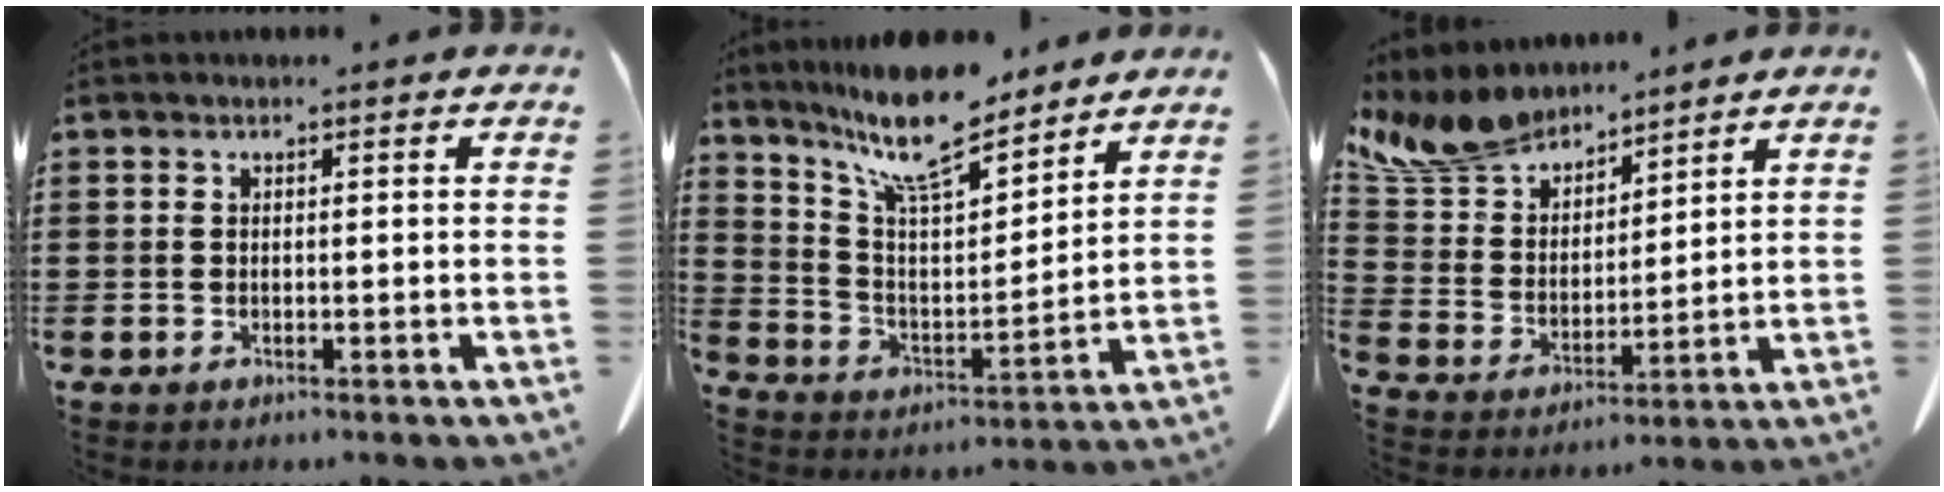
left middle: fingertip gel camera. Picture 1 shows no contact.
{"total": 12.0, "force": [9.6, 2.7, 6.7], "torque": [-0.152, -0.039, 0.172]}
{"total": 10.0, "force": [8.8, 3.9, 2.7], "torque": [-0.096, -0.042, 0.168]}